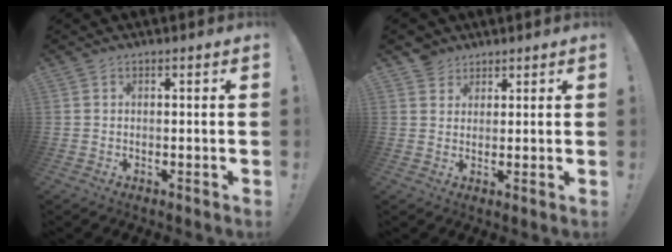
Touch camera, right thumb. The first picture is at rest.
{"total": 4.7, "force": [3.5, 3.1, 0.0], "torque": [0.001, -0.015, 0.066]}